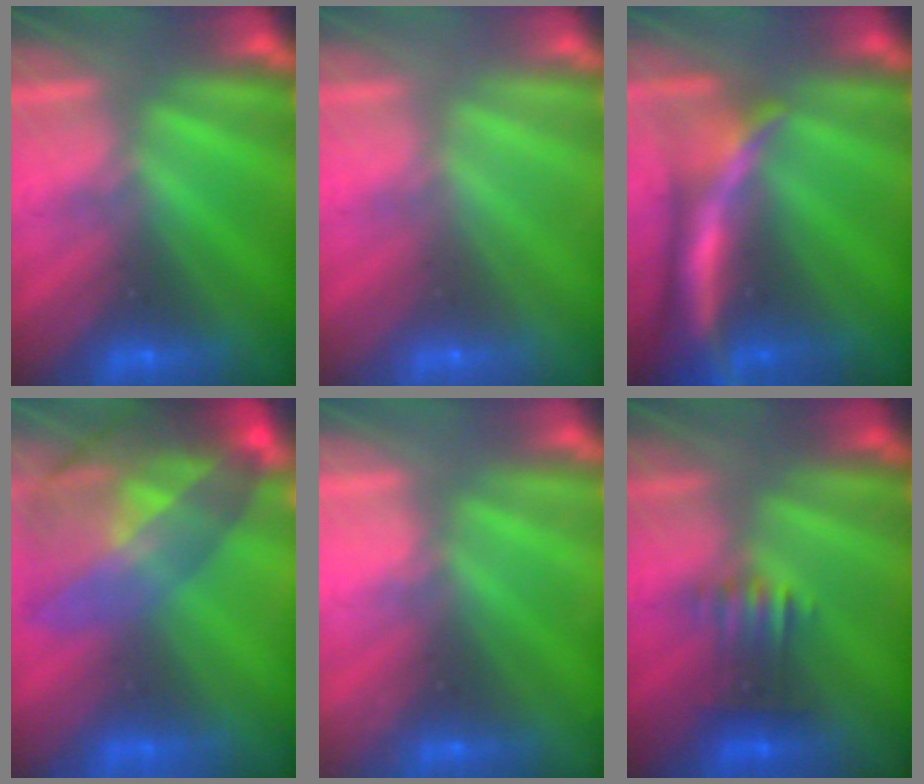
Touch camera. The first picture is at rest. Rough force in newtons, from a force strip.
{"total": 3.4}
{"total": 7.1}
{"total": 7.3}
{"total": 2.2}
{"total": 3.6}